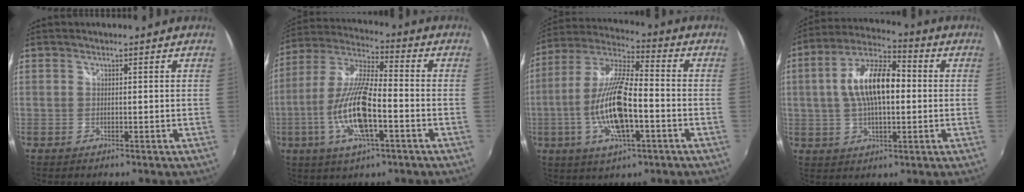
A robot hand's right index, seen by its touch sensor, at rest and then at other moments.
{"total": 15.1, "force": [-4.7, 4.2, 13.7], "torque": [-0.281, -0.009, -0.089]}
{"total": 16.1, "force": [-4.3, 4.6, 14.8], "torque": [-0.299, -0.007, -0.083]}
{"total": 13.6, "force": [0.8, 6.0, 12.2], "torque": [-0.228, 0.020, 0.007]}